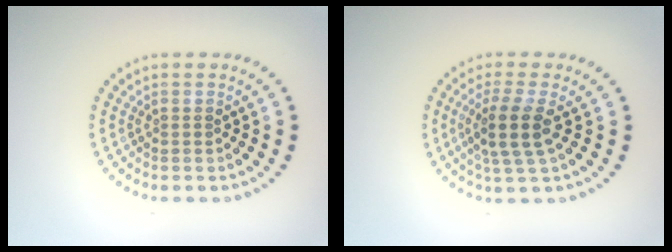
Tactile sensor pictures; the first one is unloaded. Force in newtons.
{"total": 3.4, "press": 2.8, "slide": 1.9}